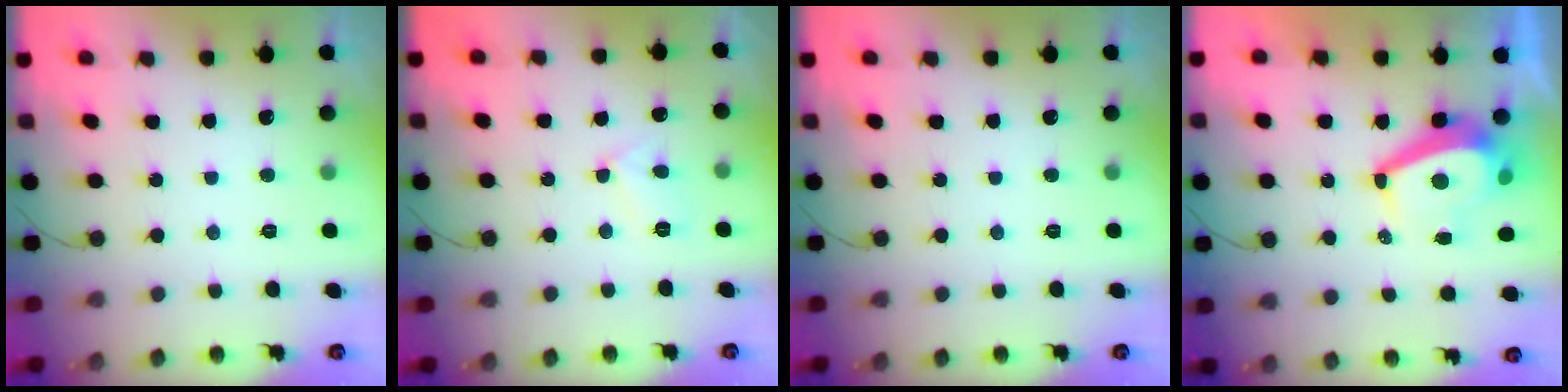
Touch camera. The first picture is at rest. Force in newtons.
{"total": 5.1, "press": 5.0, "slide": 0.5}
{"total": 0.0}
{"total": 8.9, "press": 8.9, "slide": 1.0}